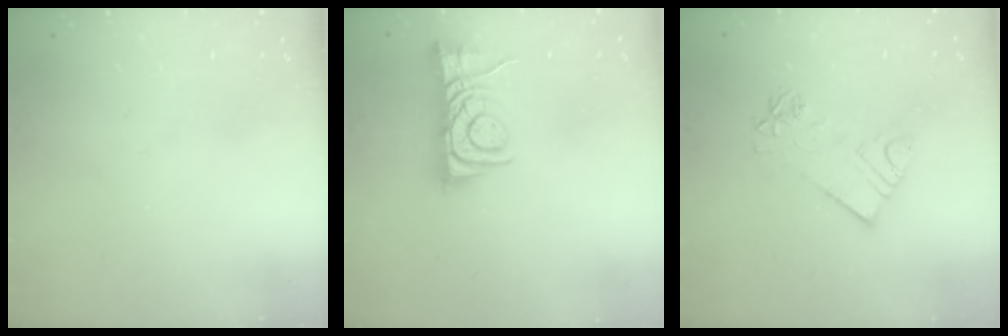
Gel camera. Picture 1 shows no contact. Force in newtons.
{"total": 7.6, "press": 7.5, "slide": 1.0}
{"total": 9.4, "press": 9.4, "slide": 0.7}